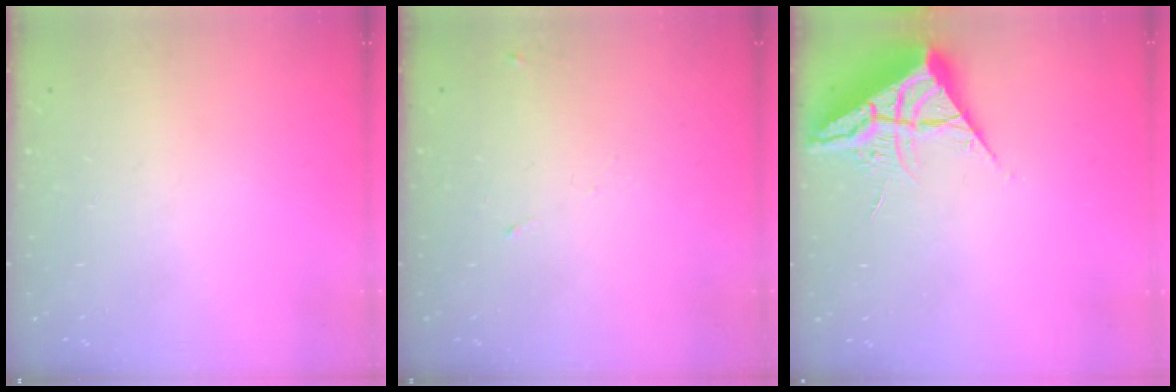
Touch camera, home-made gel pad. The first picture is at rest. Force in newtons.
{"total": 4.3, "press": 4.3, "slide": 0.7}
{"total": 7.1, "press": 7.1, "slide": 0.4}